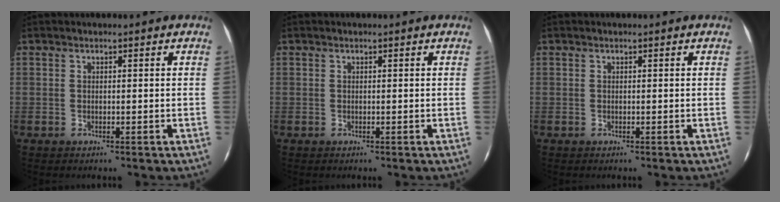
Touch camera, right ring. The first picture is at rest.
{"total": 0.0}
{"total": 0.0}